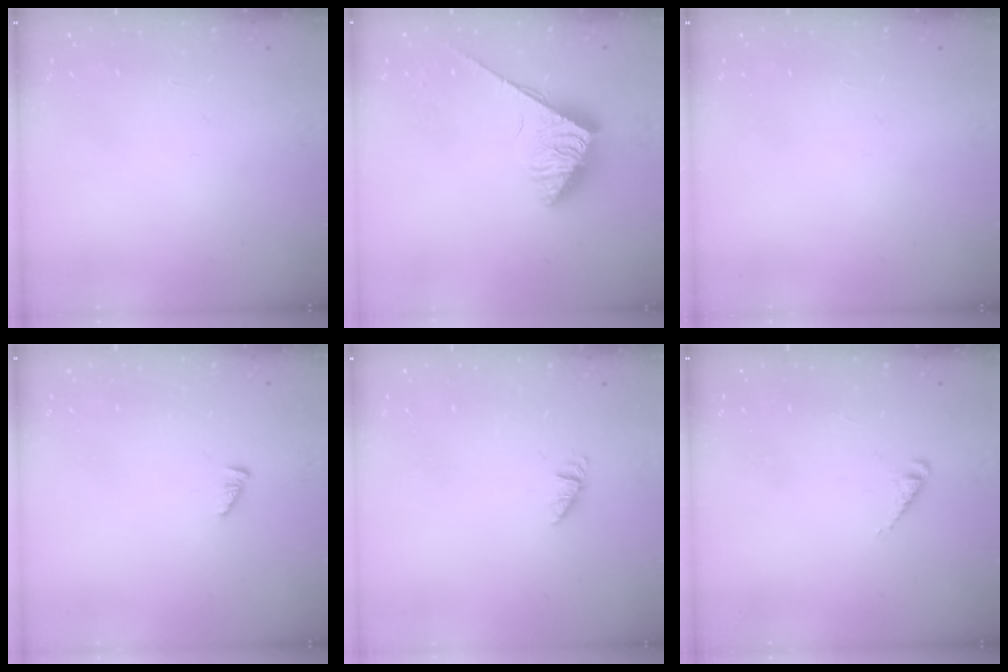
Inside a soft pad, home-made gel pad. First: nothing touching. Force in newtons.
{"total": 3.9, "press": 3.9, "slide": 0.5}
{"total": 0.0}
{"total": 2.1, "press": 2.1, "slide": 0.3}
{"total": 0.6, "press": 0.6, "slide": 0.1}
{"total": 2.3, "press": 2.3, "slide": 0.2}